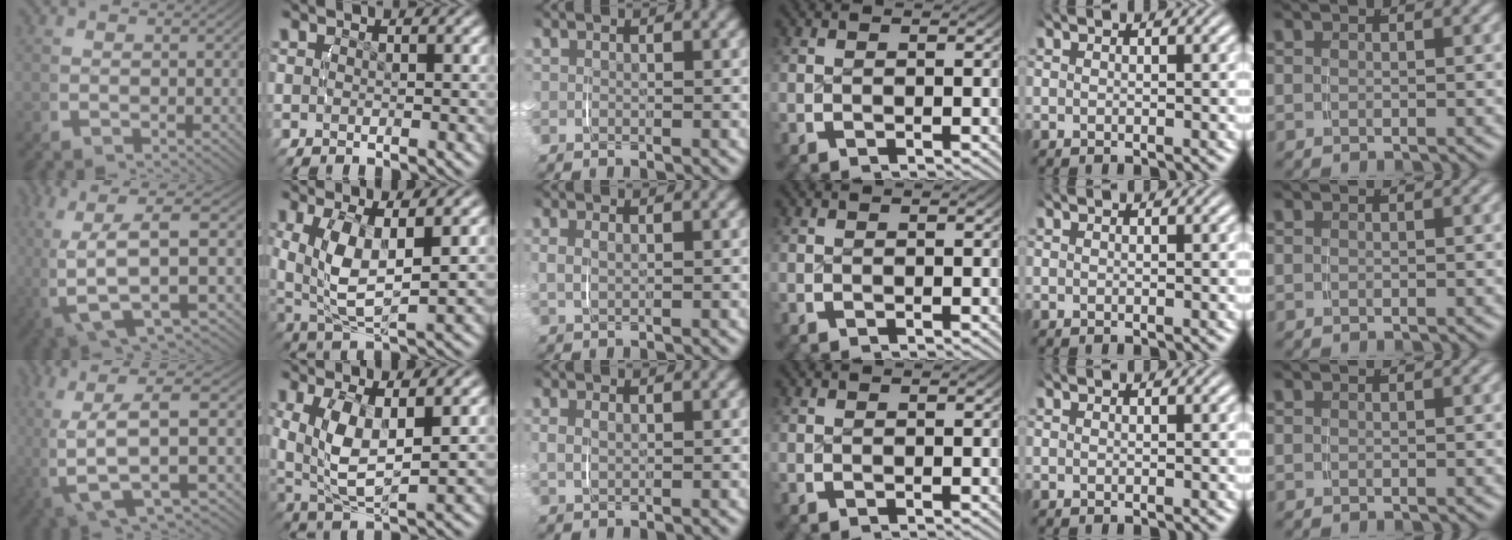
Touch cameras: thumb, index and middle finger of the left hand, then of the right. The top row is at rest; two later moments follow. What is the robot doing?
{"motion": "lift_and_place", "object": "backpack"}